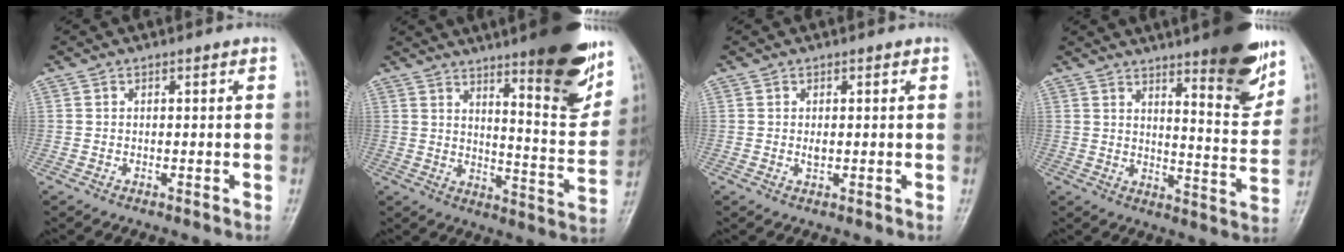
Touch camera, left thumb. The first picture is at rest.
{"total": 19.1, "force": [11.7, 4.0, 14.6], "torque": [-0.157, -0.069, 0.170]}
{"total": 1.3, "force": [0.1, 0.8, 1.0], "torque": [-0.012, -0.001, 0.001]}
{"total": 15.6, "force": [10.0, 3.5, 11.5], "torque": [-0.121, -0.065, 0.145]}